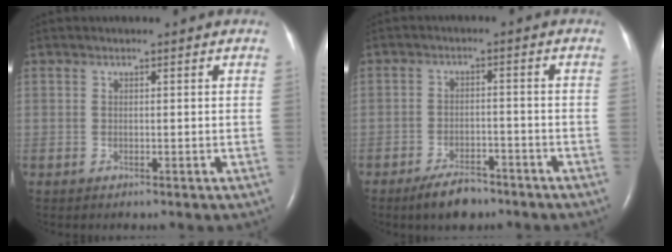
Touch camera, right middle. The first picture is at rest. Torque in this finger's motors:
{"motor_torque": [0.53, -0.54, 0.12, 0.03]}